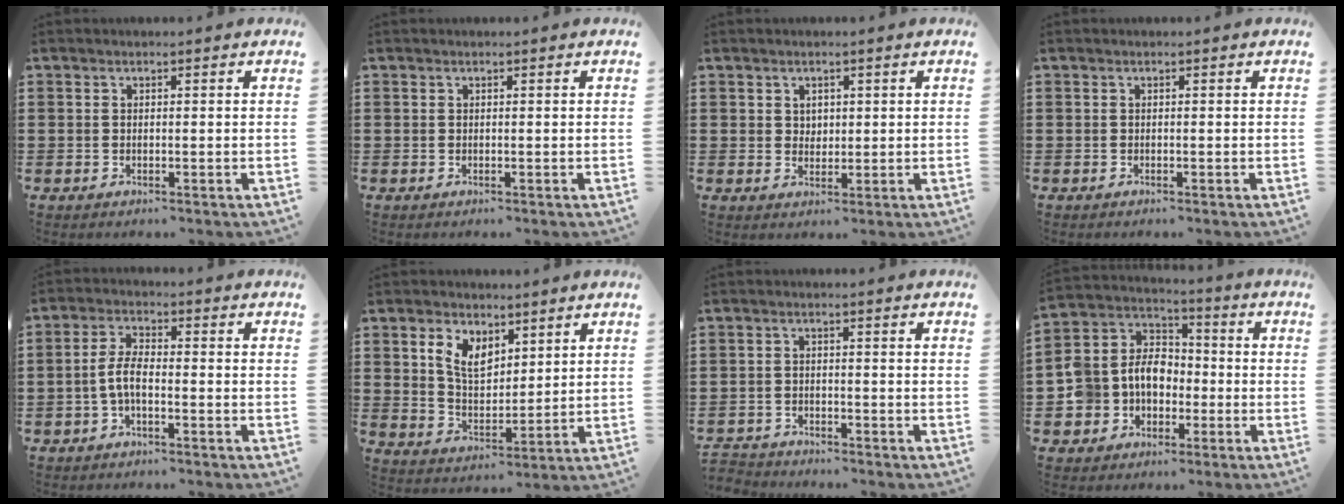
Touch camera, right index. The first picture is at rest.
{"total": 0.0}
{"total": 2.0, "force": [1.0, 1.6, 0.4], "torque": [-0.013, 0.009, 0.019]}
{"total": 0.0}
{"total": 4.5, "force": [-1.4, 1.7, 3.9], "torque": [-0.096, -0.002, -0.036]}
{"total": 5.9, "force": [3.5, 3.7, 3.1], "torque": [-0.077, 0.008, 0.065]}
{"total": 2.3, "force": [-2.3, 0.4, -0.3], "torque": [-0.003, 0.000, -0.052]}
{"total": 8.0, "force": [-1.7, 7.0, 3.5], "torque": [-0.121, 0.003, -0.039]}